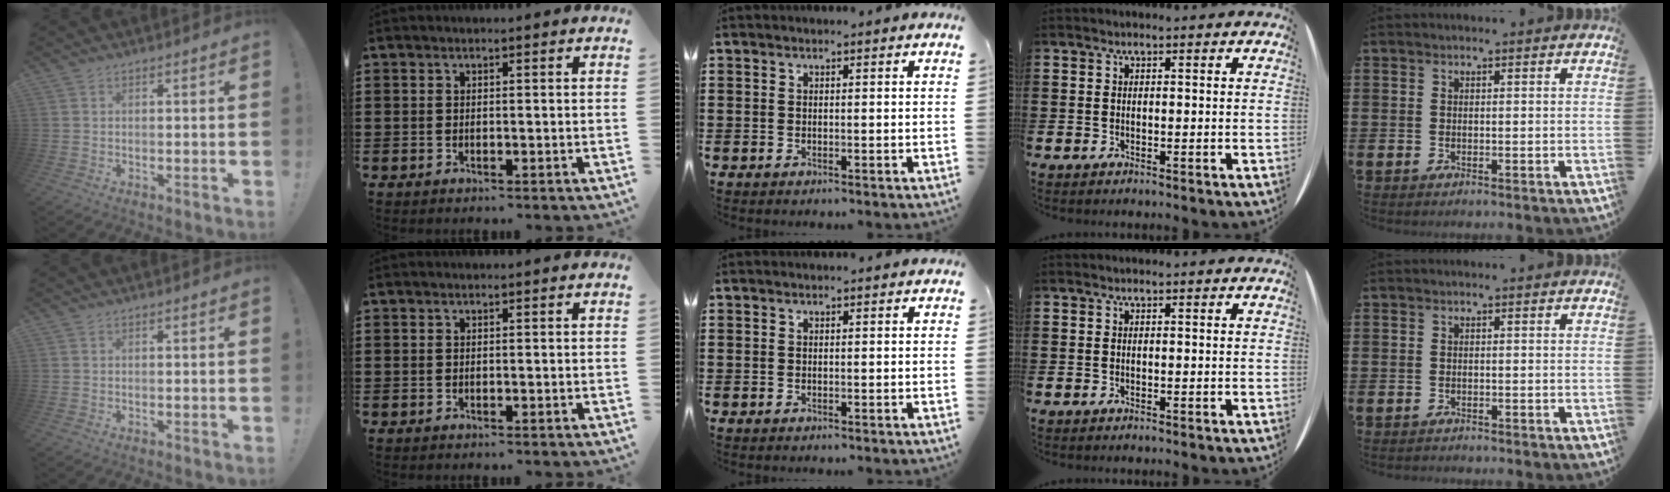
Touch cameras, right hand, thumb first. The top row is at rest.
{}